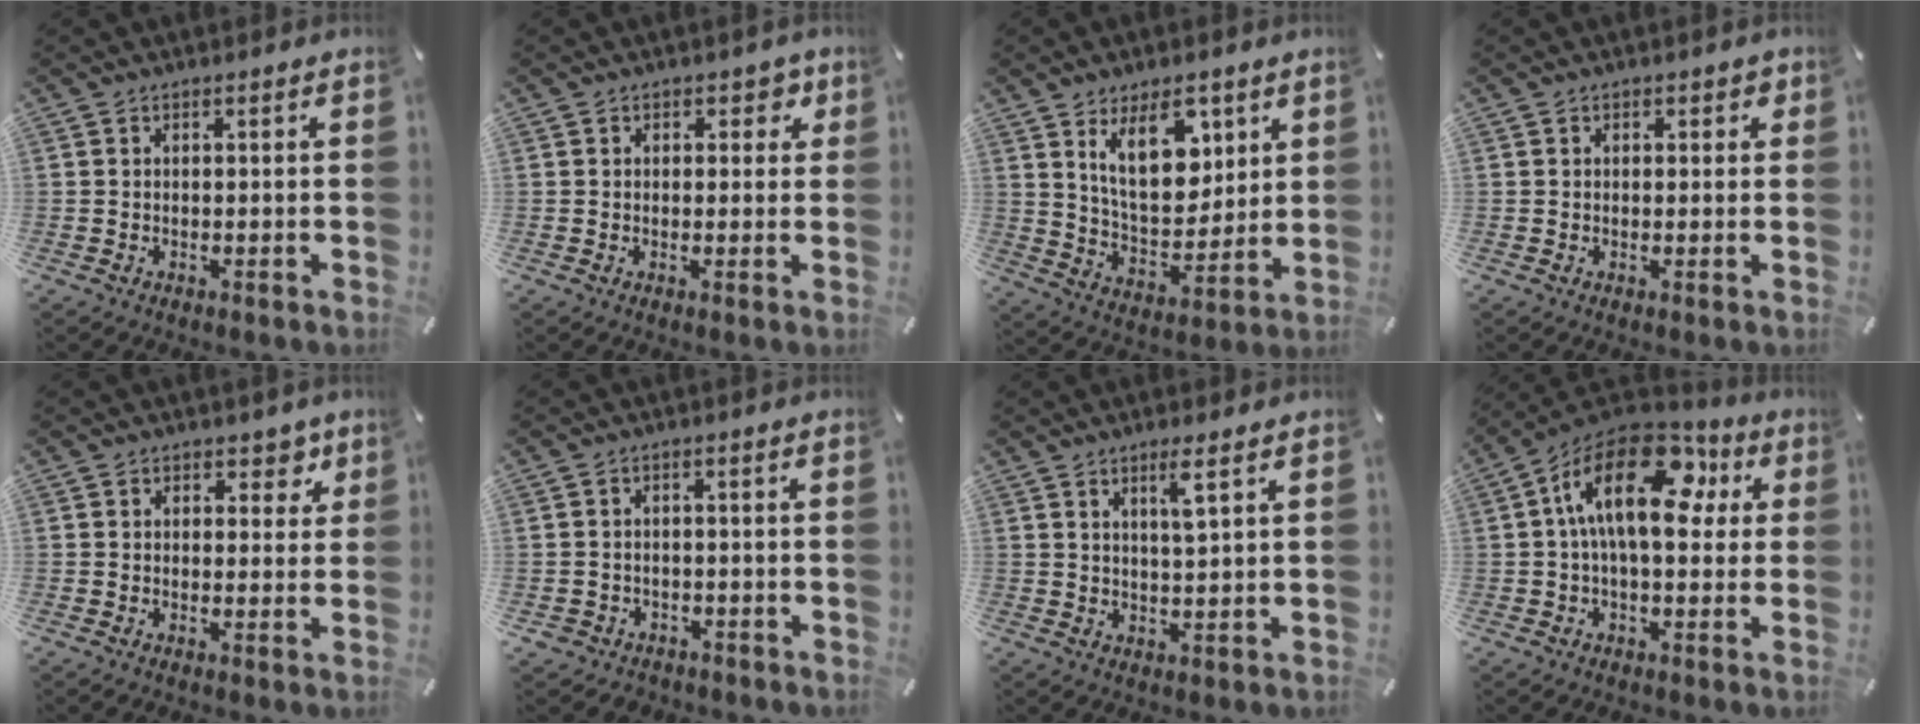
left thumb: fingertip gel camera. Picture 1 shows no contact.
{"total": 3.0, "force": [1.1, 2.2, 1.8], "torque": [-0.006, -0.003, 0.009]}
{"total": 14.5, "force": [7.2, 8.3, 9.4], "torque": [-0.146, -0.020, 0.130]}
{"total": 1.3, "force": [0.2, 1.1, 0.6], "torque": [-0.004, 0.003, 0.000]}
{"total": 4.4, "force": [2.3, 3.1, 2.0], "torque": [0.001, -0.009, 0.031]}
{"total": 3.0, "force": [-1.6, 2.4, 0.7], "torque": [-0.019, 0.007, -0.036]}
{"total": 4.5, "force": [2.5, 0.3, 3.8], "torque": [-0.074, -0.005, 0.038]}
{"total": 19.3, "force": [4.2, 10.0, 15.9], "torque": [-0.275, -0.007, 0.067]}